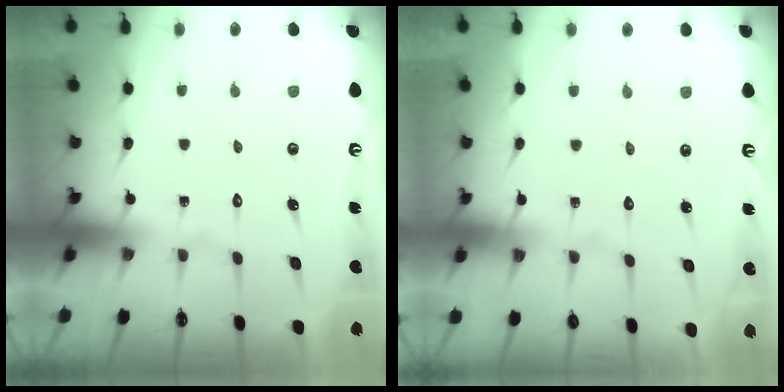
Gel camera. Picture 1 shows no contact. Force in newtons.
{"total": 2.7, "press": 2.7, "slide": 0.3}